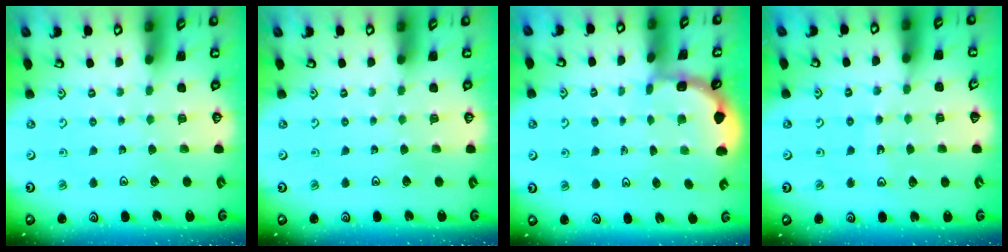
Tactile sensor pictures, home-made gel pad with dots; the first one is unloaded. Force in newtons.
{"total": 0.0}
{"total": 2.1, "press": 2.1, "slide": 0.2}
{"total": 9.0, "press": 8.9, "slide": 1.6}